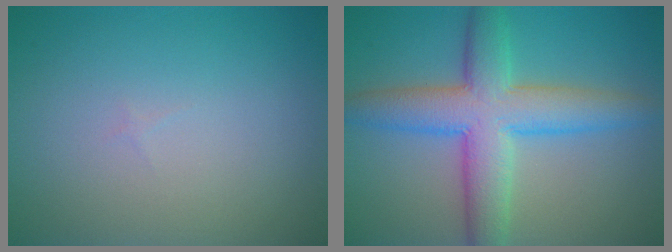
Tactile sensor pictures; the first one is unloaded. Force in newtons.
{"total": 7.4, "press": 7.4, "slide": 0.1}